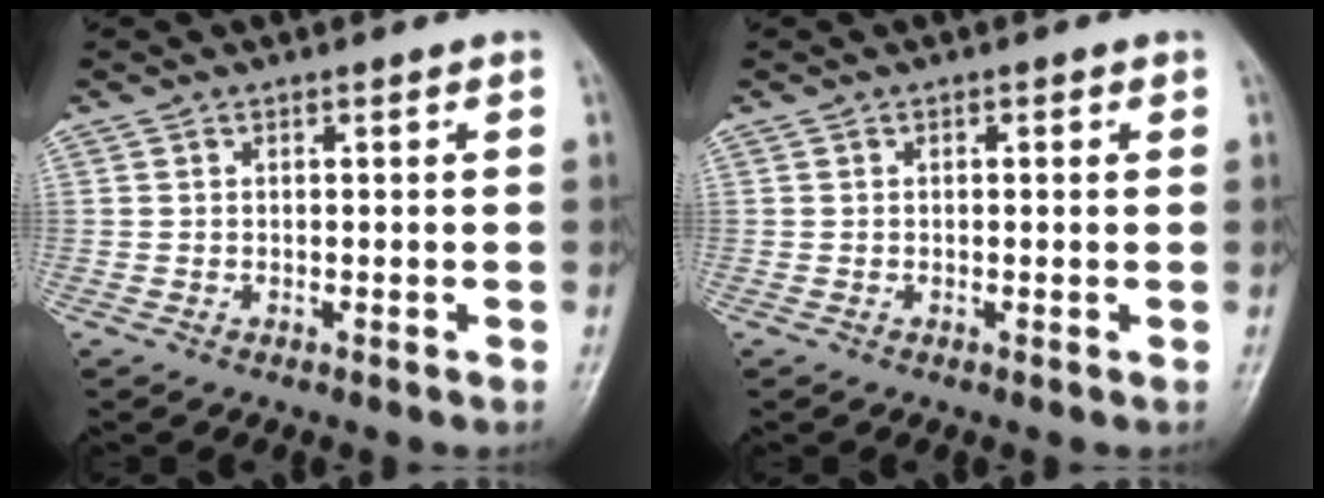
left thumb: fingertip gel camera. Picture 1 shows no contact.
{"total": 0.9, "force": [0.4, 0.6, 0.7], "torque": [-0.003, 0.001, 0.002]}